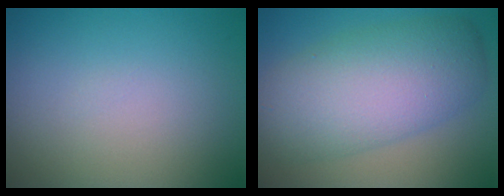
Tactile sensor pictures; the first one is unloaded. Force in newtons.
{"total": 7.9, "press": 7.9, "slide": 0.2}